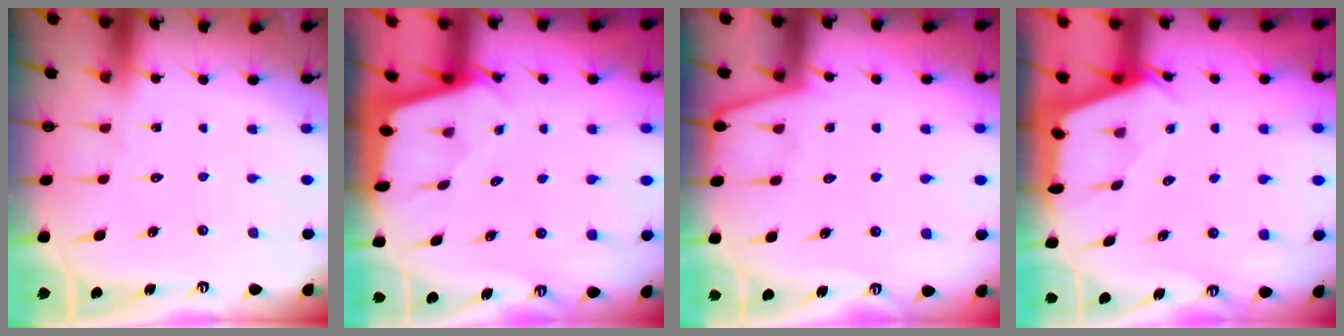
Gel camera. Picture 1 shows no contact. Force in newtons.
{"total": 1.8, "press": 1.8, "slide": 0.1}
{"total": 2.3, "press": 2.3, "slide": 0.3}
{"total": 2.4, "press": 2.4, "slide": 0.3}